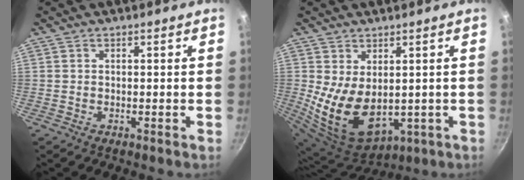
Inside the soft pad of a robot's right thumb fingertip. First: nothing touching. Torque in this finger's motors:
{"motor_torque": [-0.79, 1.22, 0.93, 0.86, 0.46]}